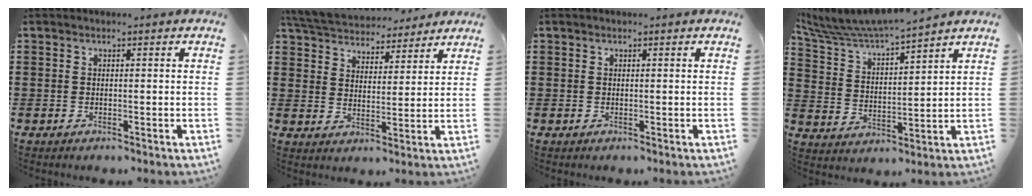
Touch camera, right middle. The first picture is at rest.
{"total": 5.7, "force": [5.6, 1.2, 0.1], "torque": [-0.033, -0.030, 0.100]}
{"total": 0.0}
{"total": 6.0, "force": [5.7, 0.2, 1.6], "torque": [-0.059, -0.038, 0.097]}